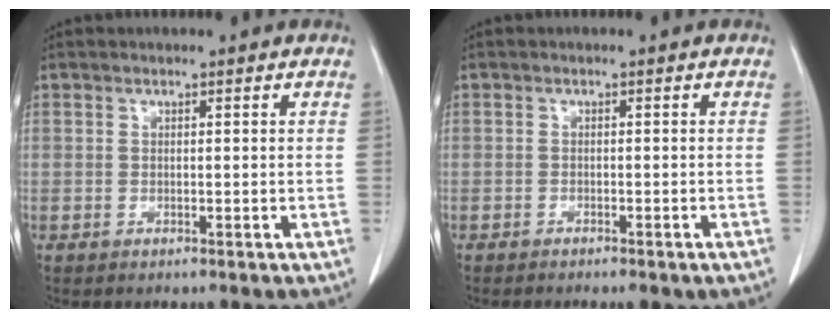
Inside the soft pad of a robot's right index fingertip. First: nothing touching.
{"total": 3.8, "force": [-3.0, 1.2, 2.0], "torque": [-0.022, -0.008, -0.033]}